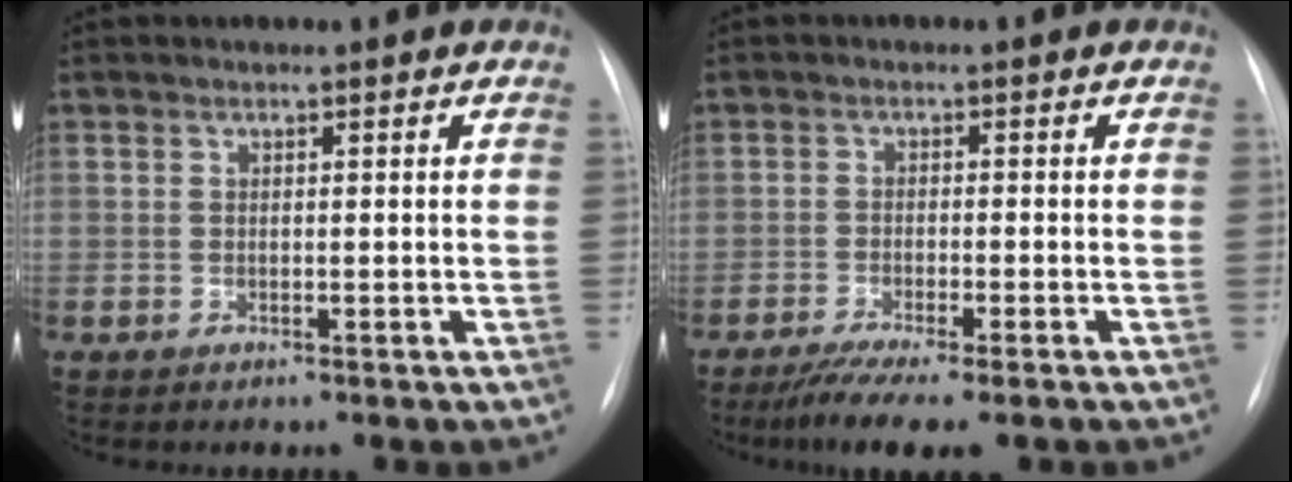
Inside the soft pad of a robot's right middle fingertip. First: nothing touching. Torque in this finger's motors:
{"motor_torque": [0.38, -0.34, 0.11, 0.04]}